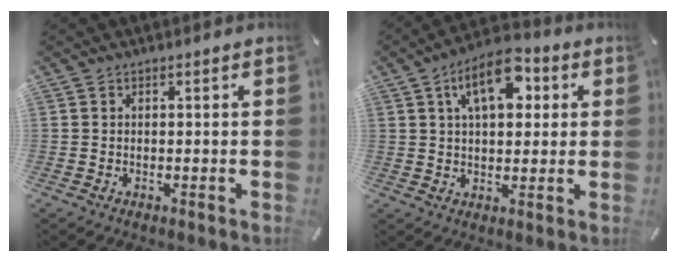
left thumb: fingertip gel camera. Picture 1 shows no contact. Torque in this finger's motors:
{"motor_torque": [1.66, 1.66, 0.58, -0.45, 0.14]}